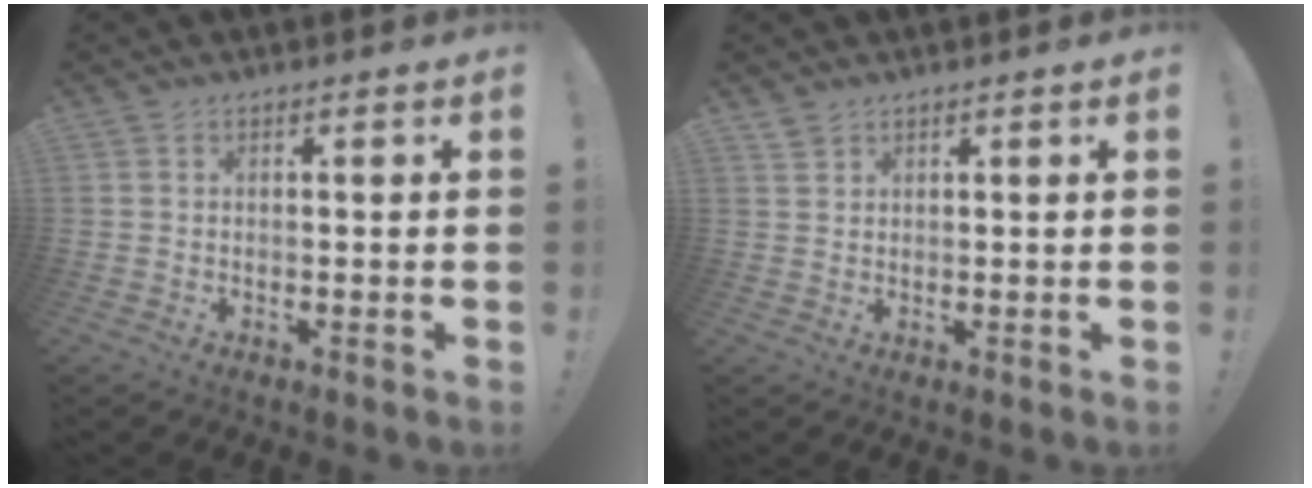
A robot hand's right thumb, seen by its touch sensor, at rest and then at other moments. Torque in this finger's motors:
{"motor_torque": [-0.37, 0.16, -0.06, 0.07, -0.04]}